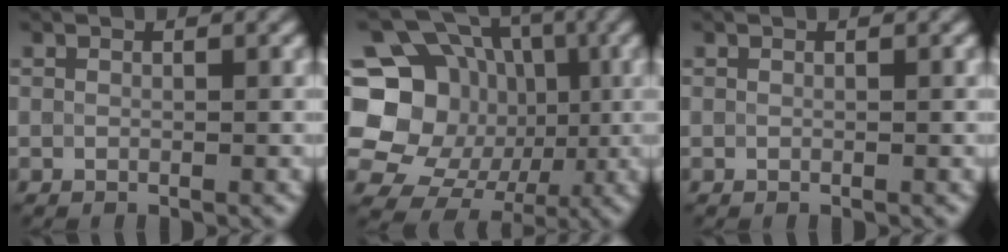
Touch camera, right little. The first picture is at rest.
{"total": 15.2, "force": [-1.2, 13.5, 7.0], "torque": [-0.138, -0.003, -0.028]}
{"total": 0.0}